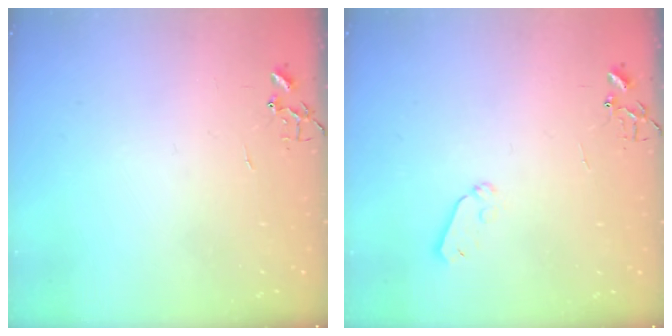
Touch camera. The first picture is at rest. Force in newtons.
{"total": 5.7, "press": 5.7, "slide": 0.5}